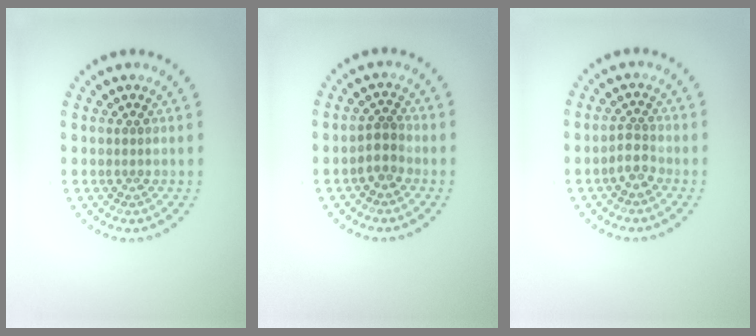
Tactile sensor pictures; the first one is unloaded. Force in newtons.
{"total": 1.8, "press": 1.5, "slide": 1.0}
{"total": 1.5, "press": 1.2, "slide": 1.0}